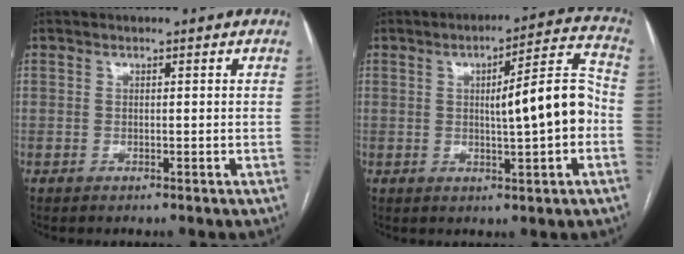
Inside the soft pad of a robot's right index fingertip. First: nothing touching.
{"total": 10.7, "force": [-0.8, 1.1, 10.6], "torque": [-0.147, 0.022, -0.011]}